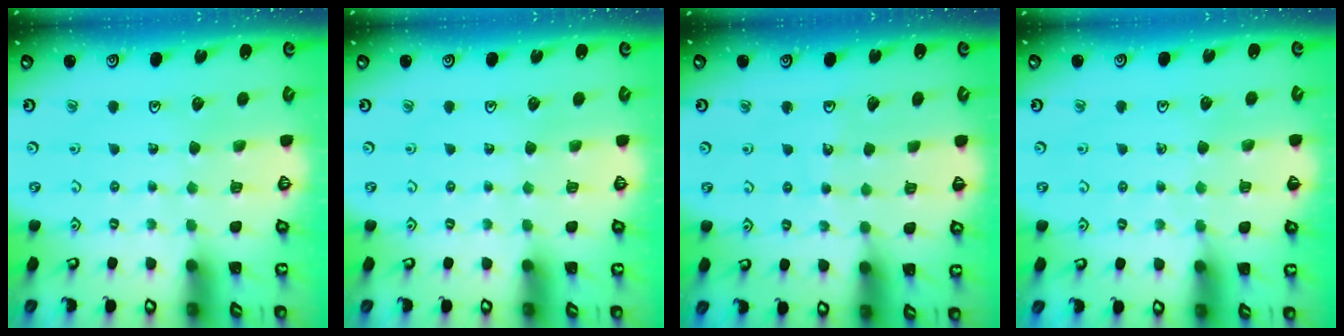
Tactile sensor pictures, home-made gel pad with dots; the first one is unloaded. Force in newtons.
{"total": 0.0}
{"total": 3.0, "press": 3.0, "slide": 0.2}
{"total": 2.7, "press": 2.7, "slide": 0.4}